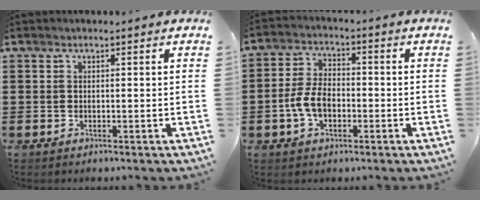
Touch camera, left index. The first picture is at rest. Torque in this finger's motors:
{"motor_torque": [1.19, 0.66, 0.60, 0.09]}